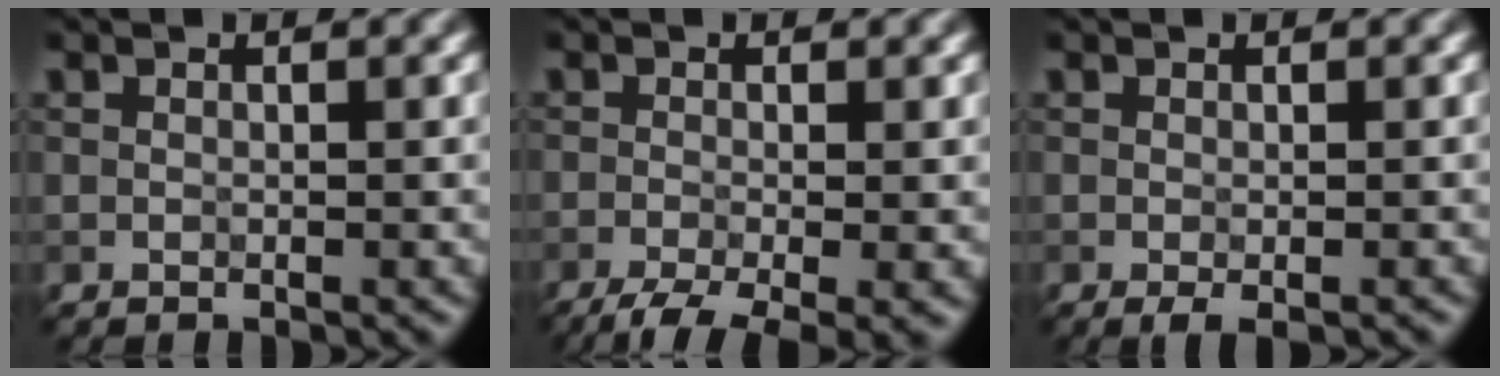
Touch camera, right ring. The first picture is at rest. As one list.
[{"total": 5.6, "force": [-3.2, 1.5, 4.4], "torque": [-0.069, -0.011, -0.056]}, {"total": 1.4, "force": [-0.7, 0.2, 1.2], "torque": [-0.019, -0.005, -0.010]}]